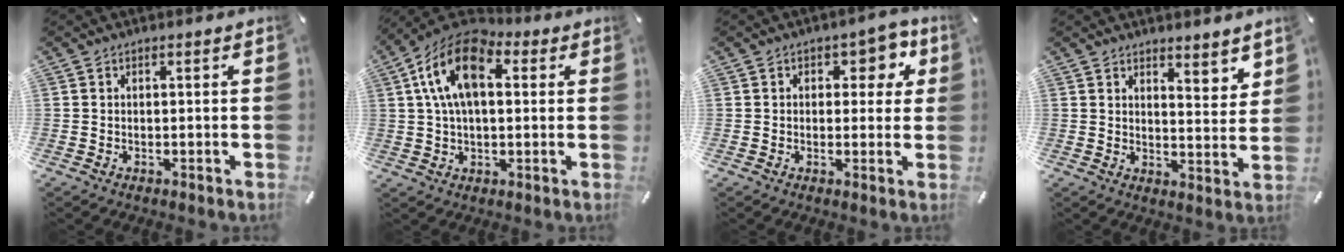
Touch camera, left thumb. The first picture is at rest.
{"total": 14.8, "force": [4.4, 8.5, 11.2], "torque": [-0.226, 0.005, 0.077]}
{"total": 6.3, "force": [2.2, 4.1, 4.2], "torque": [-0.035, -0.006, 0.028]}
{"total": 4.7, "force": [4.4, 1.5, 1.0], "torque": [0.005, -0.047, 0.074]}